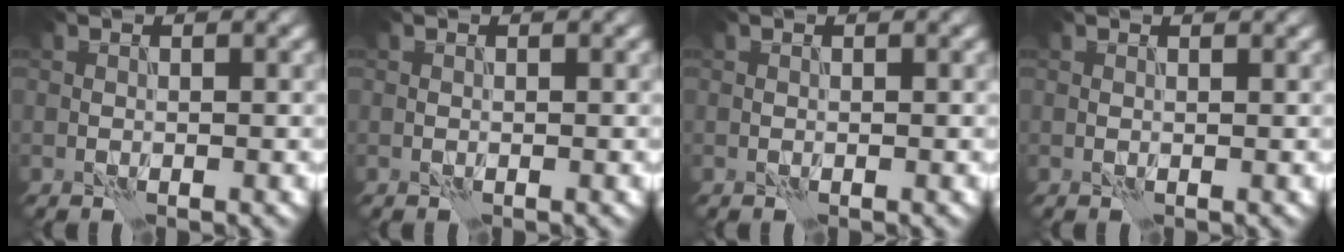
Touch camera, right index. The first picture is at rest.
{"total": 0.0}
{"total": 0.0}
{"total": 0.8, "force": [0.7, 0.0, 0.3], "torque": [-0.009, -0.001, 0.008]}